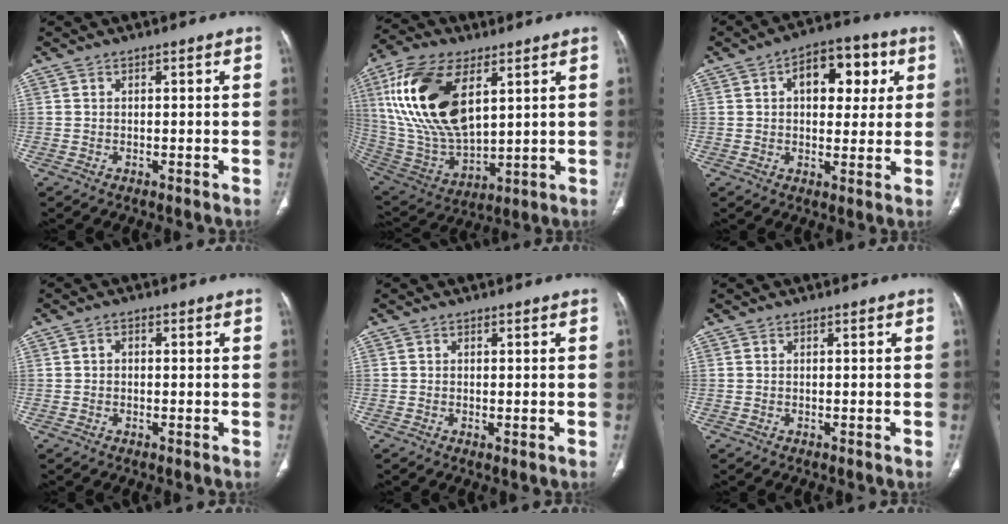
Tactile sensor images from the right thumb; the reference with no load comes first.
{"total": 22.6, "force": [7.6, 11.6, 17.8], "torque": [-0.350, -0.025, 0.150]}
{"total": 12.2, "force": [3.7, 7.3, 9.1], "torque": [-0.084, 0.010, 0.048]}
{"total": 1.3, "force": [0.1, 1.1, 0.8], "torque": [-0.008, 0.007, -0.002]}
{"total": 0.8, "force": [-0.1, 0.3, 0.7], "torque": [-0.016, -0.004, -0.002]}
{"total": 0.0}